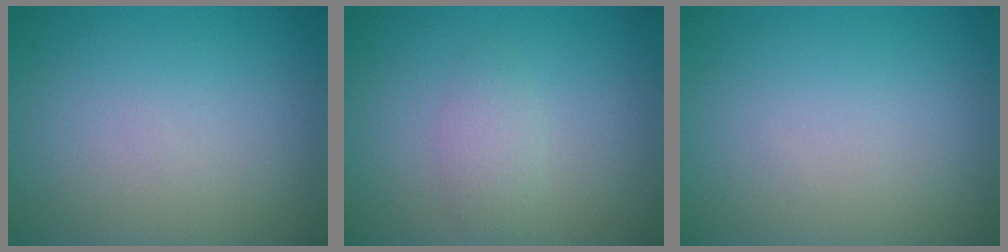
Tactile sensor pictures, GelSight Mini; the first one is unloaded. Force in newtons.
{"total": 1.7, "press": 1.7, "slide": 0.0}
{"total": 0.0}